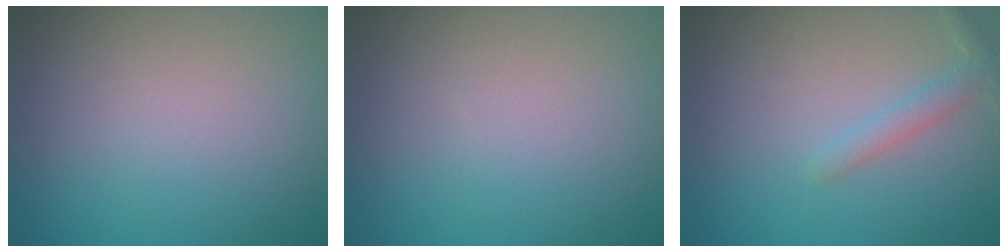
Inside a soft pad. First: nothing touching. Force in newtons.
{"total": 0.0}
{"total": 1.7, "press": 1.7, "slide": 0.1}